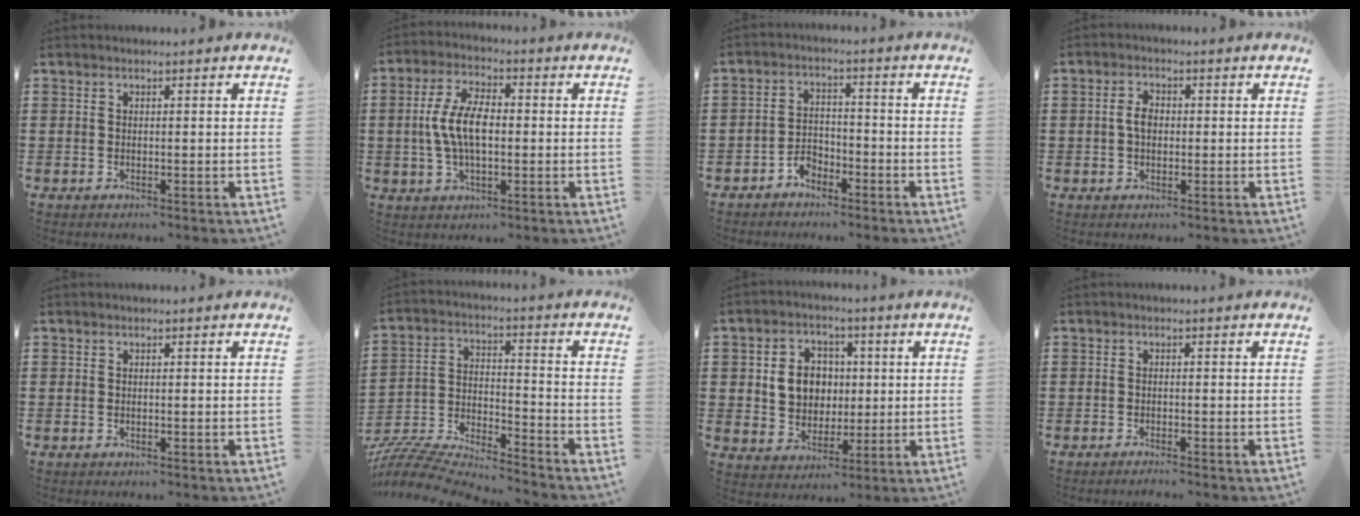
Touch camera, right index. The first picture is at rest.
{"total": 7.8, "force": [-0.4, 3.5, 6.9], "torque": [-0.161, -0.001, -0.016]}
{"total": 3.3, "force": [-2.7, 1.9, 0.7], "torque": [-0.020, 0.008, -0.055]}
{"total": 2.8, "force": [0.0, 1.7, 2.2], "torque": [-0.044, 0.007, -0.002]}
{"total": 0.0}
{"total": 6.6, "force": [-6.5, 0.5, 1.0], "torque": [-0.036, -0.009, -0.138]}
{"total": 7.1, "force": [0.8, 6.2, 3.3], "torque": [-0.072, 0.015, 0.011]}
{"total": 0.9, "force": [-0.9, -0.2, 0.1], "torque": [-0.003, -0.001, -0.018]}